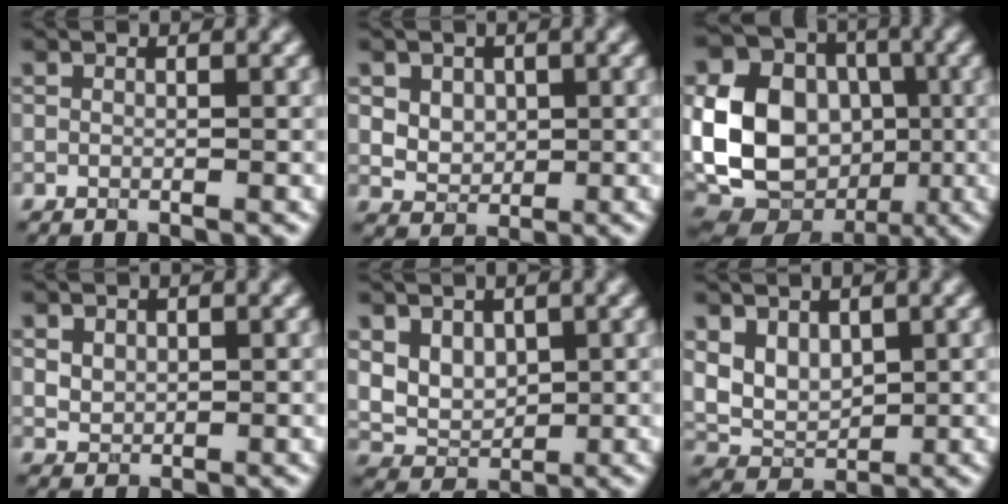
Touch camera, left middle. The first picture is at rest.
{"total": 4.5, "force": [1.8, 3.4, 2.2], "torque": [-0.045, 0.011, 0.034]}
{"total": 14.5, "force": [-1.4, 11.5, 8.7], "torque": [-0.189, -0.007, -0.024]}
{"total": 1.6, "force": [0.7, 1.2, 0.7], "torque": [-0.013, -0.003, 0.020]}
{"total": 3.8, "force": [1.5, 2.8, 2.2], "torque": [-0.045, -0.008, 0.039]}
{"total": 3.5, "force": [1.4, 2.4, 2.1], "torque": [-0.045, -0.007, 0.029]}